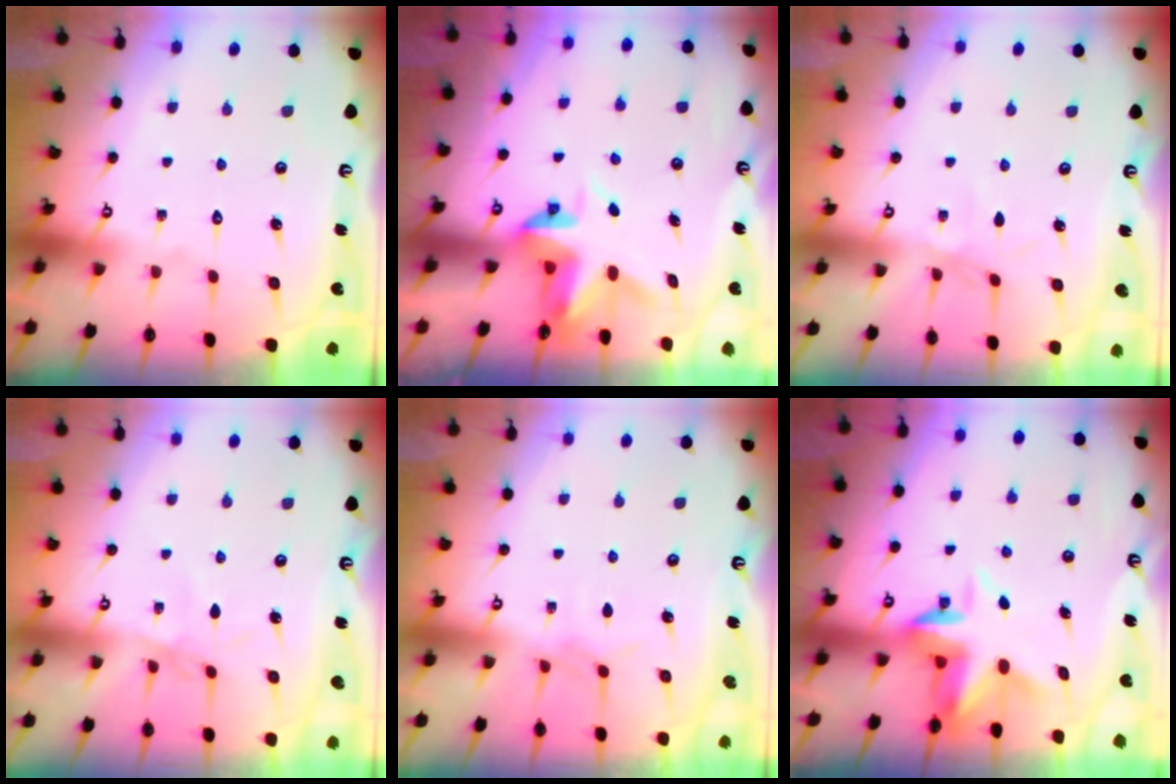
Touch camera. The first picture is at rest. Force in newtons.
{"total": 4.0, "press": 4.0, "slide": 0.3}
{"total": 2.1, "press": 2.1, "slide": 0.5}
{"total": 2.0, "press": 2.0, "slide": 0.4}
{"total": 4.1, "press": 4.1, "slide": 0.6}
{"total": 4.5, "press": 4.4, "slide": 0.9}